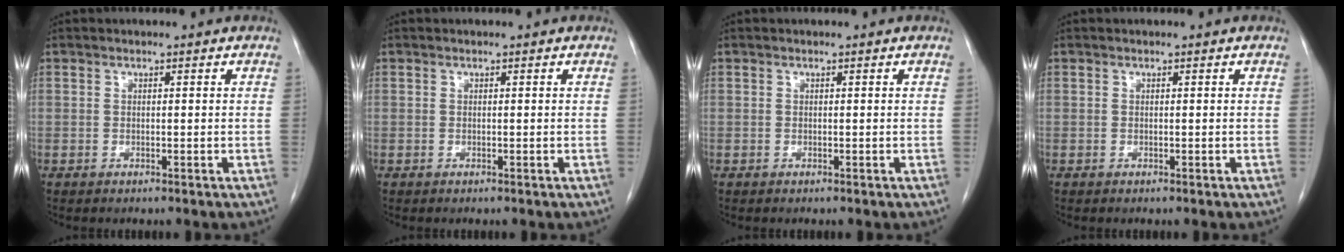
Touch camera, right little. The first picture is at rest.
{"total": 0.0}
{"total": 0.0}
{"total": 0.0}